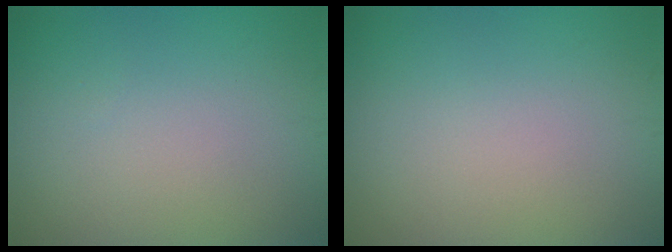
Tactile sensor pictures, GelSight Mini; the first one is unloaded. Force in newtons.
{"total": 0.0}